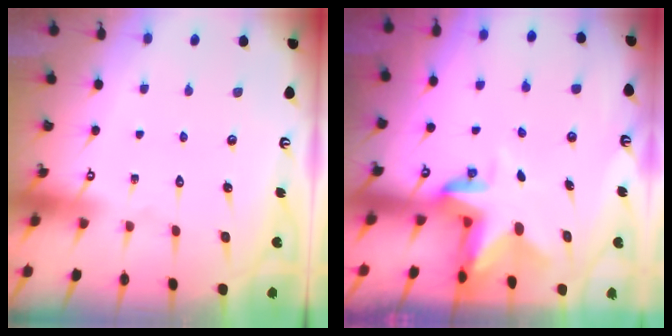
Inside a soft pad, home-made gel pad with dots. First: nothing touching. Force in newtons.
{"total": 3.4, "press": 3.4, "slide": 0.3}